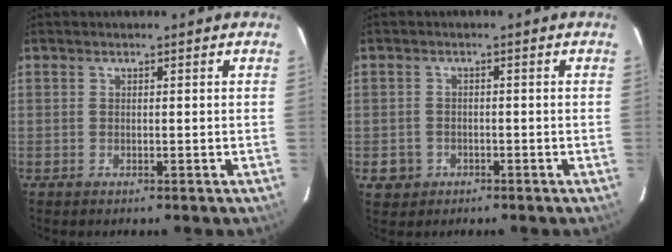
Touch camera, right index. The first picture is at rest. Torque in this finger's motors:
{"motor_torque": [-0.10, 0.11, -0.58, -0.21]}